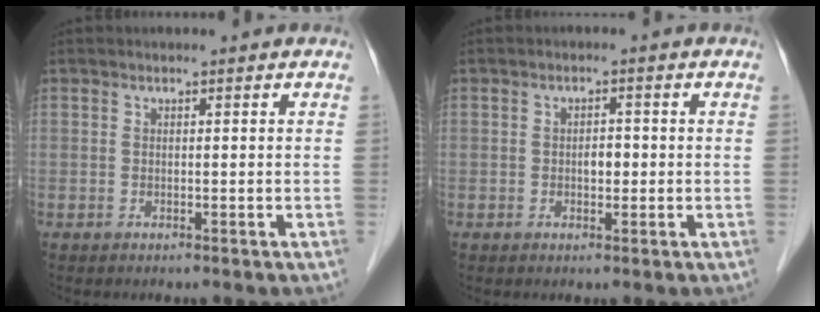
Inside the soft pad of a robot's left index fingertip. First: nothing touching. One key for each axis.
{"total": 2.1, "fx": -0.3, "fy": 1.1, "fz": 1.7, "tx": -0.026, "ty": 0.003, "tz": -0.004}